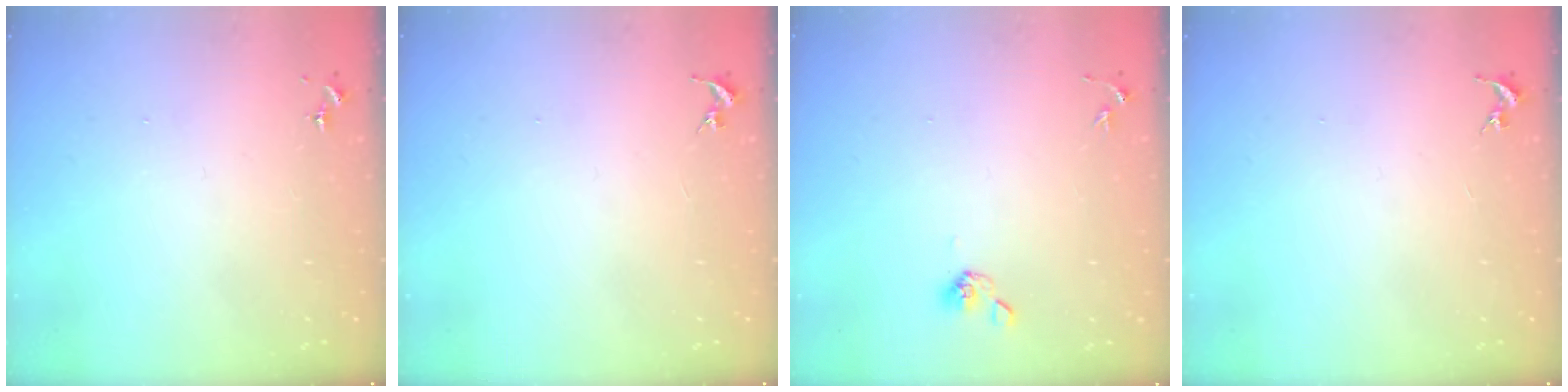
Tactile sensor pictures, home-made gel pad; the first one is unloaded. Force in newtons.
{"total": 0.0}
{"total": 5.8, "press": 5.5, "slide": 1.8}
{"total": 0.0}